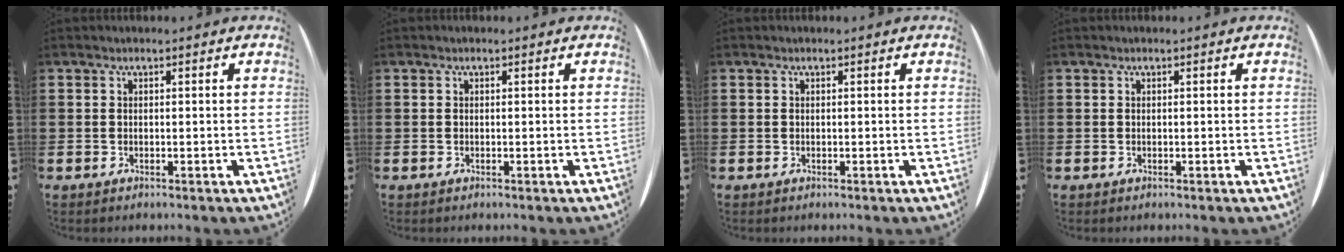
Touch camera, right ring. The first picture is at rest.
{"total": 0.0}
{"total": 0.0}
{"total": 0.0}